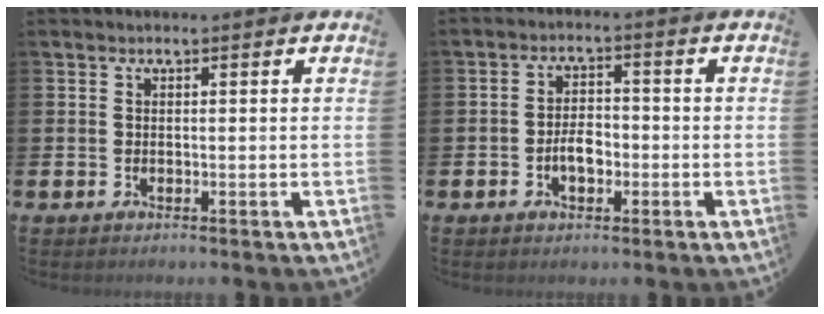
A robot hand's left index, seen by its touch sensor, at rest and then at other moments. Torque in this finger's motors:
{"motor_torque": [0.61, 0.03, 0.13, 0.09]}